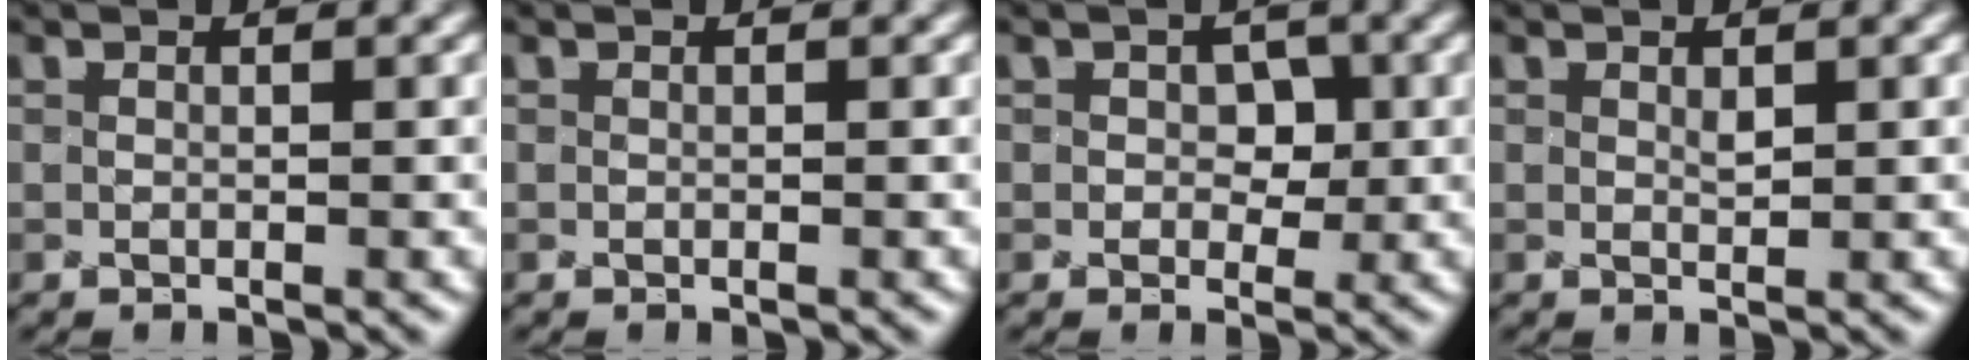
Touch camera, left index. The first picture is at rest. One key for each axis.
{"total": 0.0}
{"total": 1.7, "fx": -0.2, "fy": 1.4, "fz": 0.9, "tx": -0.007, "ty": 0.003, "tz": 0.001}
{"total": 0.0}